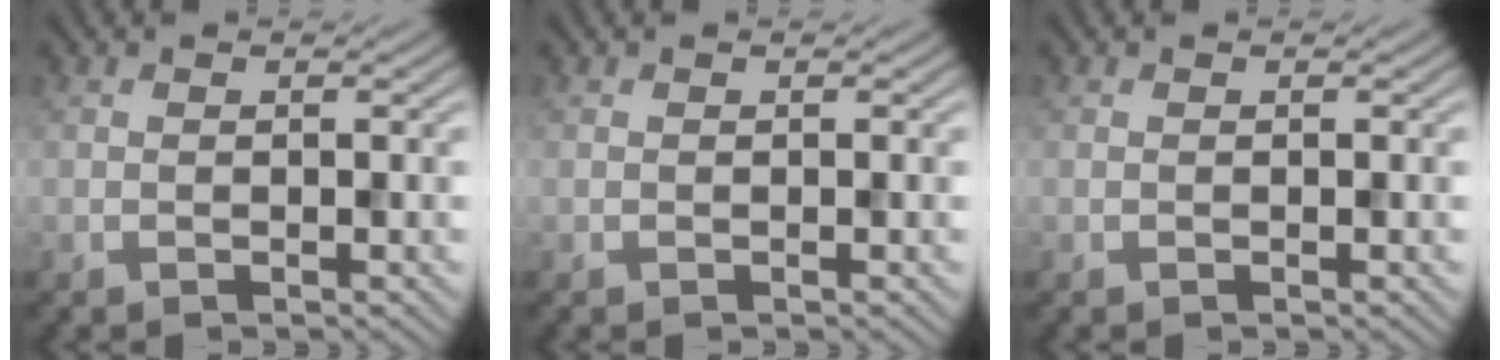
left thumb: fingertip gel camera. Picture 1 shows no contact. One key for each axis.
{"total": 0.0}
{"total": 0.0}